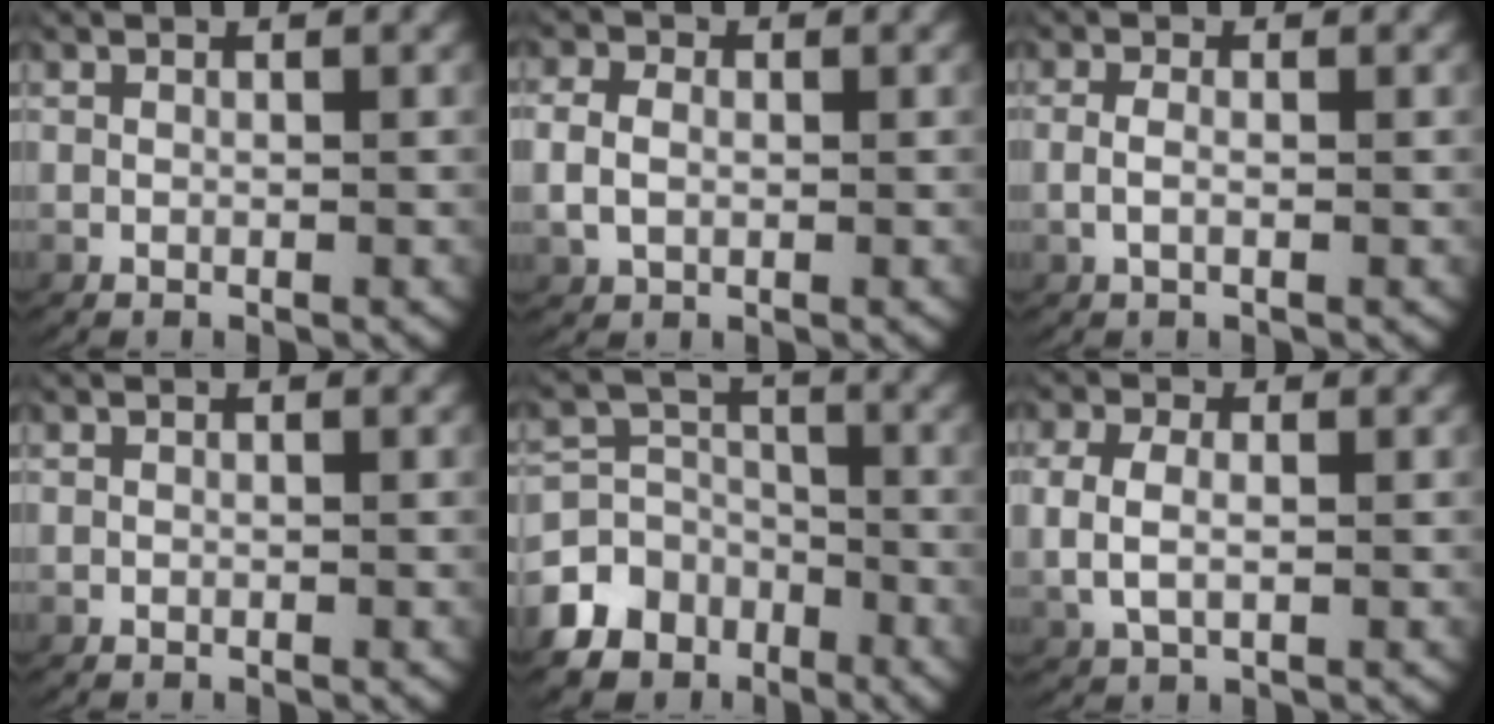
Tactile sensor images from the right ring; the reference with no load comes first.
{"total": 2.5, "force": [0.0, 2.1, 1.4], "torque": [-0.039, 0.000, 0.003]}
{"total": 1.4, "force": [-0.2, 0.5, 1.2], "torque": [-0.035, -0.004, 0.000]}
{"total": 0.0}
{"total": 10.6, "force": [-4.7, 8.9, 3.1], "torque": [-0.045, -0.031, -0.083]}
{"total": 3.3, "force": [0.5, 2.3, 2.4], "torque": [-0.065, -0.001, 0.014]}